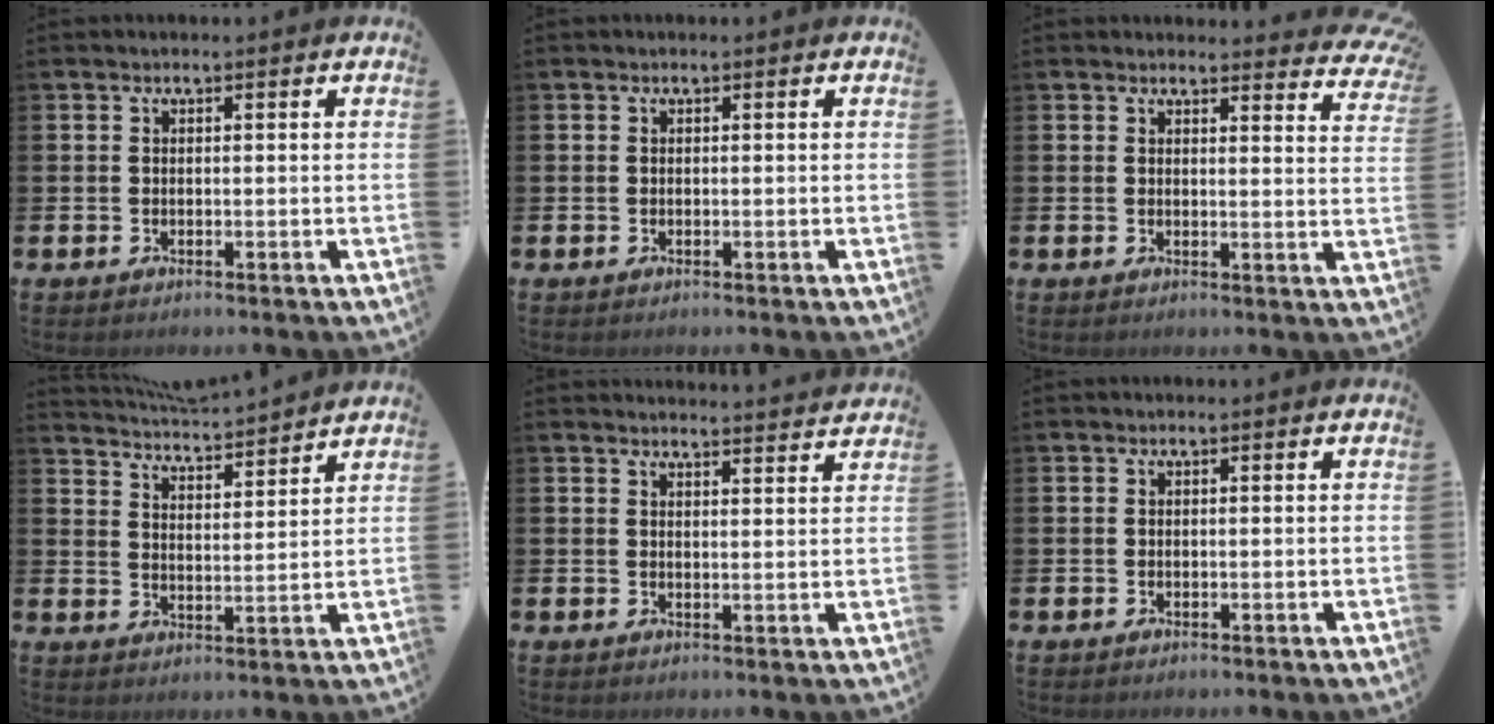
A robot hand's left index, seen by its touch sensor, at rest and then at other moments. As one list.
[{"total": 0.0}, {"total": 2.9, "force": [2.9, 0.3, 0.2], "torque": [0.010, -0.026, 0.048]}, {"total": 4.4, "force": [4.4, -0.2, -0.1], "torque": [-0.018, -0.041, 0.075]}, {"total": 3.1, "force": [3.1, -0.4, -0.2], "torque": [0.010, -0.026, 0.053]}, {"total": 0.0}]